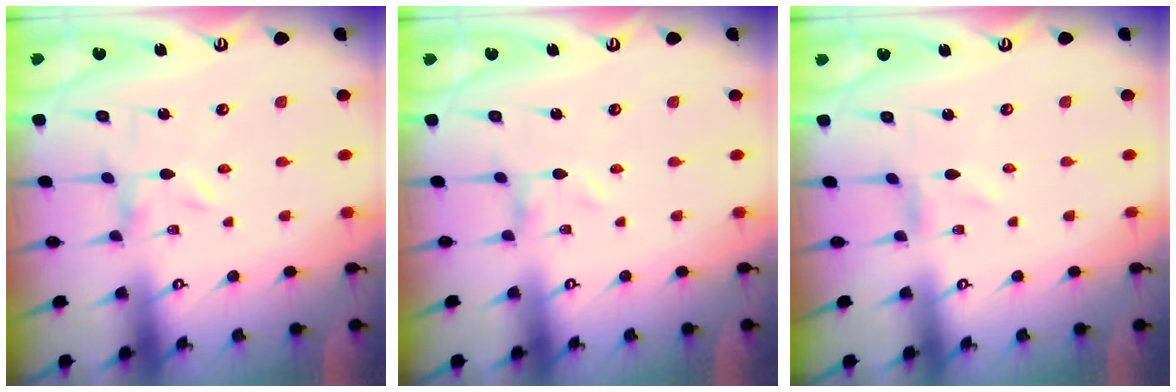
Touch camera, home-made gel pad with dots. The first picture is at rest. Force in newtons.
{"total": 0.0}
{"total": 0.0}